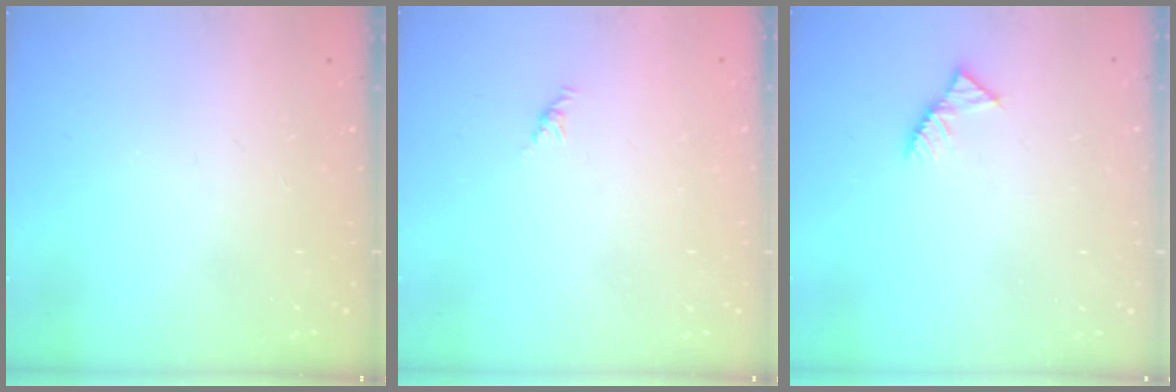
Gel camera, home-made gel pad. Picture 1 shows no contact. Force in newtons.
{"total": 2.1, "press": 2.0, "slide": 0.7}
{"total": 4.4, "press": 4.3, "slide": 0.7}